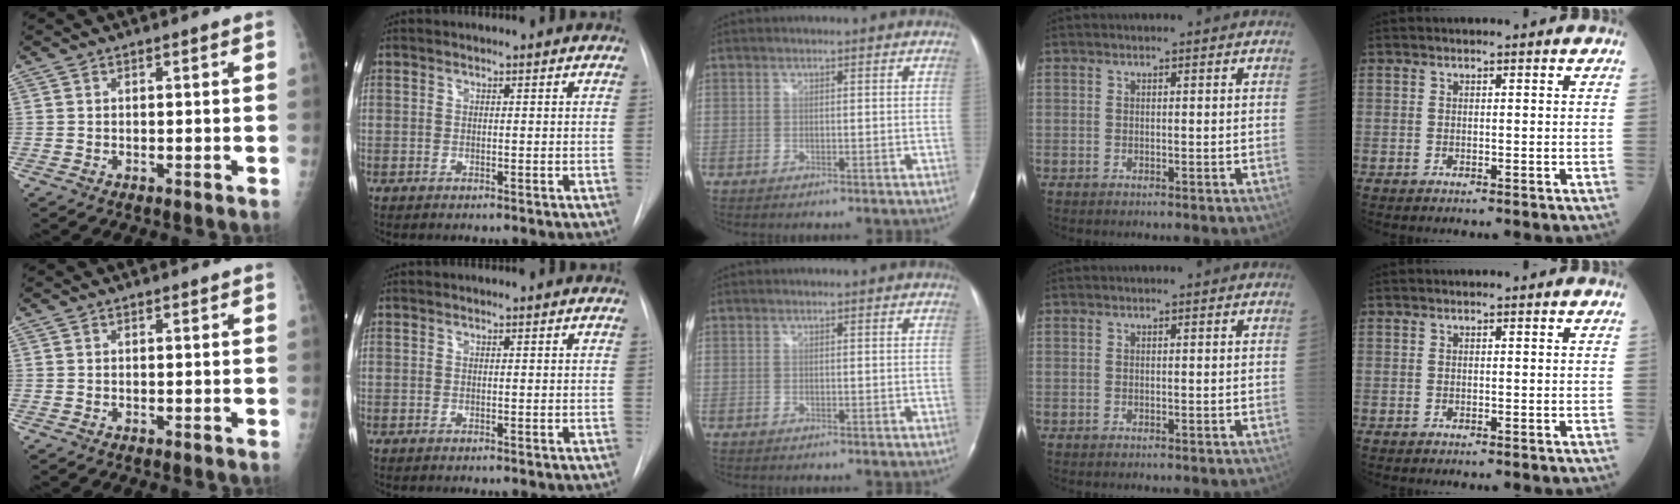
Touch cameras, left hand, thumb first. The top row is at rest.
{}